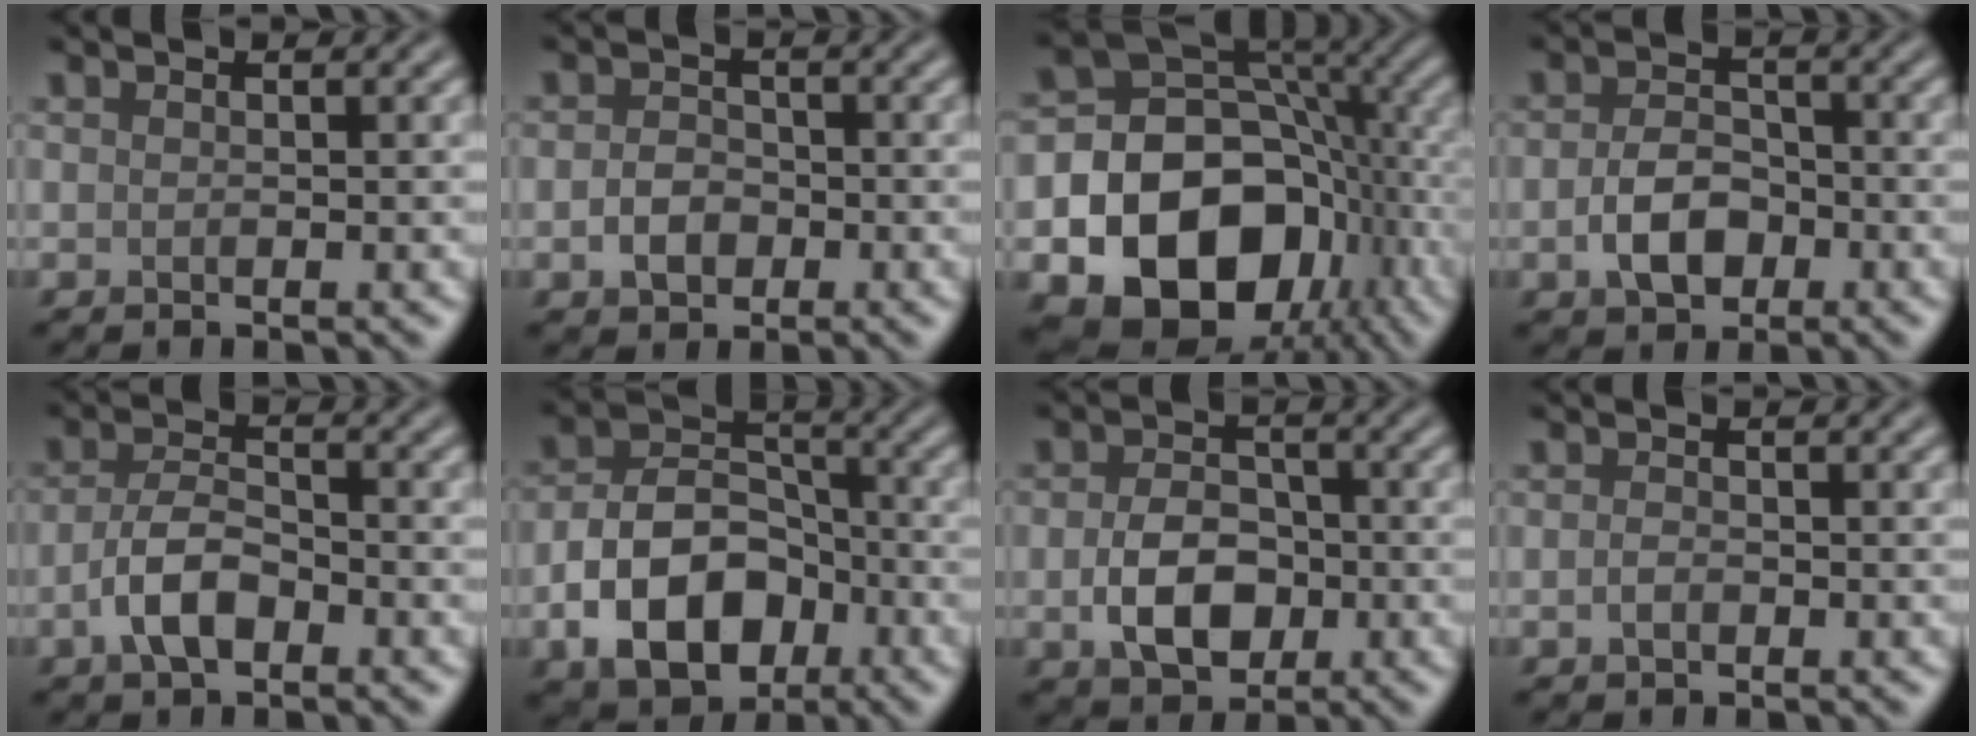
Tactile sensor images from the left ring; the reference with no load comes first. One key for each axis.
{"total": 2.5, "fx": -0.8, "fy": 1.9, "fz": 1.4, "tx": -0.023, "ty": 0.002, "tz": -0.021}
{"total": 17.8, "fx": -6.1, "fy": 13.8, "fz": 9.4, "tx": -0.141, "ty": -0.019, "tz": -0.115}
{"total": 3.9, "fx": -1.2, "fy": 2.6, "fz": 2.7, "tx": -0.052, "ty": 0.002, "tz": -0.027}
{"total": 4.1, "fx": -1.8, "fy": 2.0, "fz": 3.1, "tx": -0.060, "ty": 0.005, "tz": -0.041}
{"total": 8.4, "fx": -3.3, "fy": 5.6, "fz": 5.3, "tx": -0.090, "ty": 0.003, "tz": -0.065}
{"total": 5.1, "fx": -1.0, "fy": 3.5, "fz": 3.5, "tx": -0.067, "ty": -0.003, "tz": -0.022}
{"total": 1.0, "fx": -0.3, "fy": 0.7, "fz": 0.7, "tx": -0.016, "ty": 0.000, "tz": -0.009}